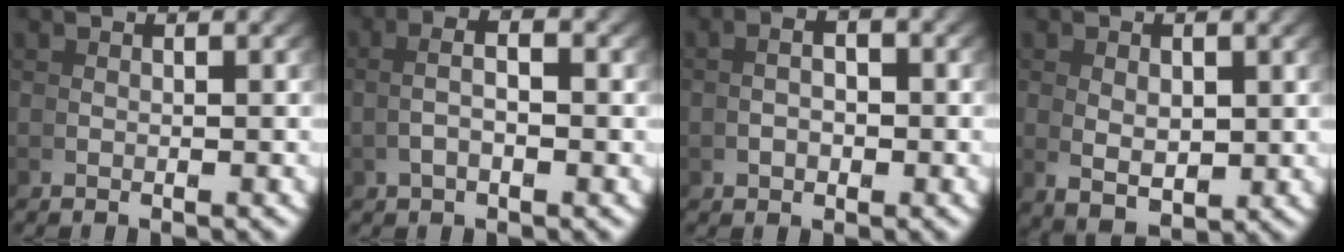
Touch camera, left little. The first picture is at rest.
{"total": 2.8, "force": [0.4, 0.9, 2.6], "torque": [-0.042, 0.005, 0.008]}
{"total": 1.8, "force": [-0.1, 1.0, 1.6], "torque": [-0.018, 0.003, -0.004]}
{"total": 3.6, "force": [-0.5, 2.1, 2.9], "torque": [-0.061, -0.032, 0.016]}